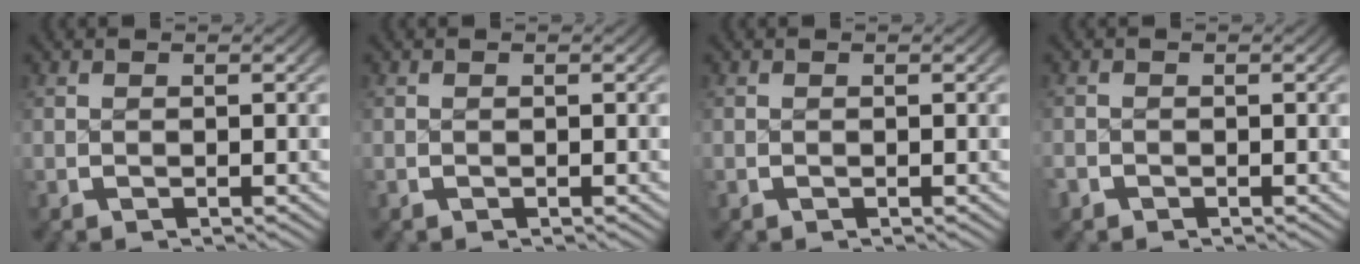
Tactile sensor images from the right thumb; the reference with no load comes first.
{"total": 0.0}
{"total": 0.0}
{"total": 1.0, "force": [-0.6, 0.8, 0.0], "torque": [-0.004, -0.004, -0.013]}